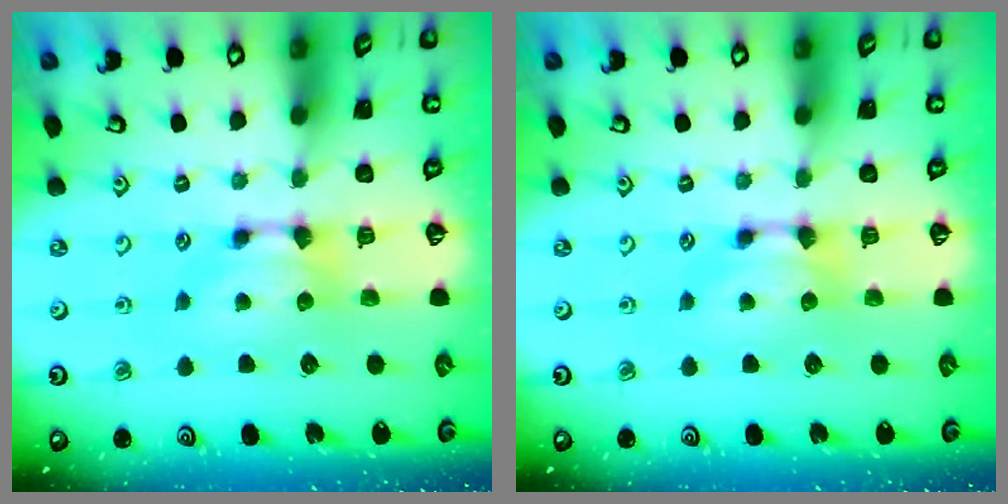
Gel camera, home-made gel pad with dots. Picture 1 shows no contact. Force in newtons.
{"total": 0.0}